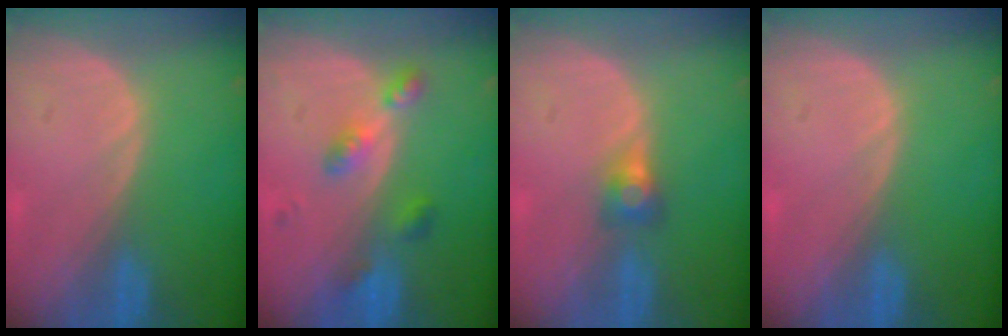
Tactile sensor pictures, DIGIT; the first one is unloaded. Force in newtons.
{"total": 4.5, "press": 4.3, "slide": 1.3}
{"total": 2.7, "press": 2.5, "slide": 0.9}
{"total": 0.0}